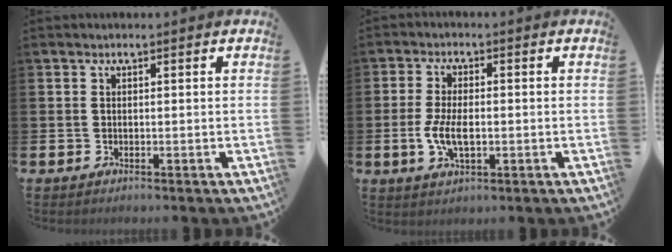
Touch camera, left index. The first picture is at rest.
{"total": 5.2, "force": [-0.6, 2.6, 4.4], "torque": [-0.078, 0.000, -0.013]}